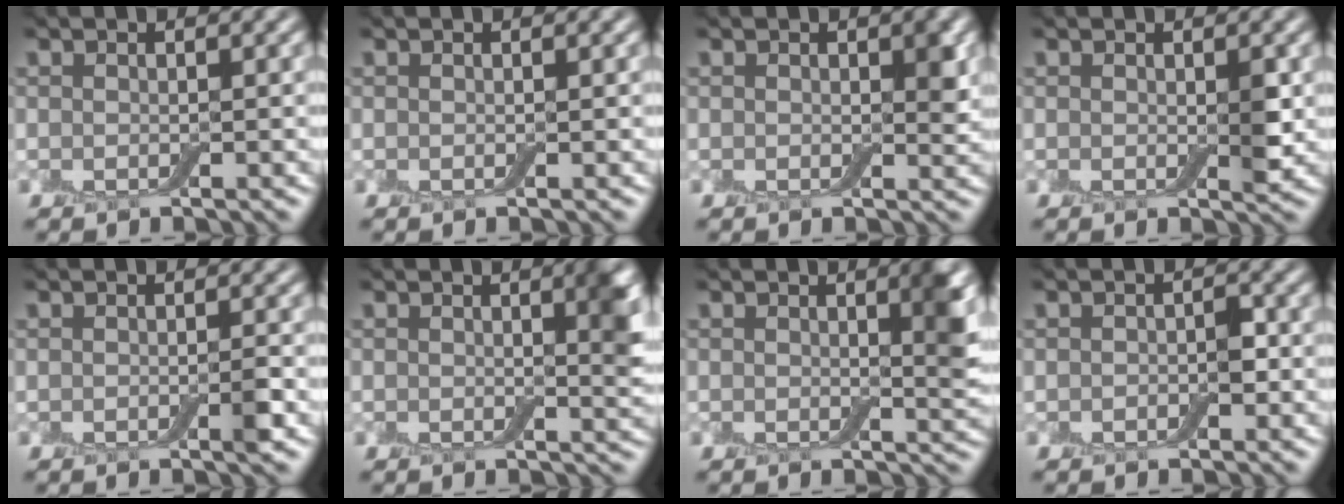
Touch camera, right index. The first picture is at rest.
{"total": 0.0}
{"total": 1.6, "force": [0.2, 1.0, 1.2], "torque": [-0.012, -0.002, 0.001]}
{"total": 1.5, "force": [0.1, 0.8, 1.3], "torque": [-0.017, -0.003, 0.002]}
{"total": 0.9, "force": [-0.4, 0.2, 0.8], "torque": [-0.010, 0.000, -0.006]}
{"total": 2.6, "force": [0.3, 0.8, 2.5], "torque": [-0.027, 0.000, 0.005]}
{"total": 2.5, "force": [0.4, 0.5, 2.4], "torque": [-0.027, -0.001, 0.006]}
{"total": 1.0, "force": [-0.3, 0.7, 0.7], "torque": [-0.011, 0.001, -0.006]}